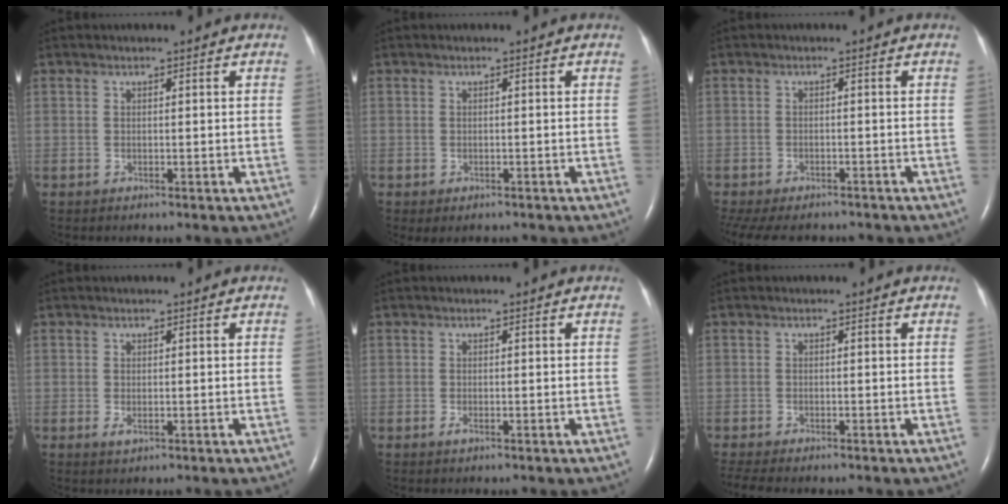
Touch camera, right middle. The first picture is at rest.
{"total": 1.9, "force": [-1.4, 0.9, 0.9], "torque": [-0.013, -0.004, -0.014]}
{"total": 12.8, "force": [-10.5, 5.1, 5.3], "torque": [-0.133, -0.017, -0.135]}
{"total": 1.3, "force": [-0.4, 0.5, 1.2], "torque": [-0.025, -0.005, -0.005]}
{"total": 0.8, "force": [-0.4, 0.1, 0.6], "torque": [-0.017, -0.002, -0.007]}
{"total": 6.4, "force": [-5.3, 1.6, 3.2], "torque": [-0.054, -0.008, -0.078]}